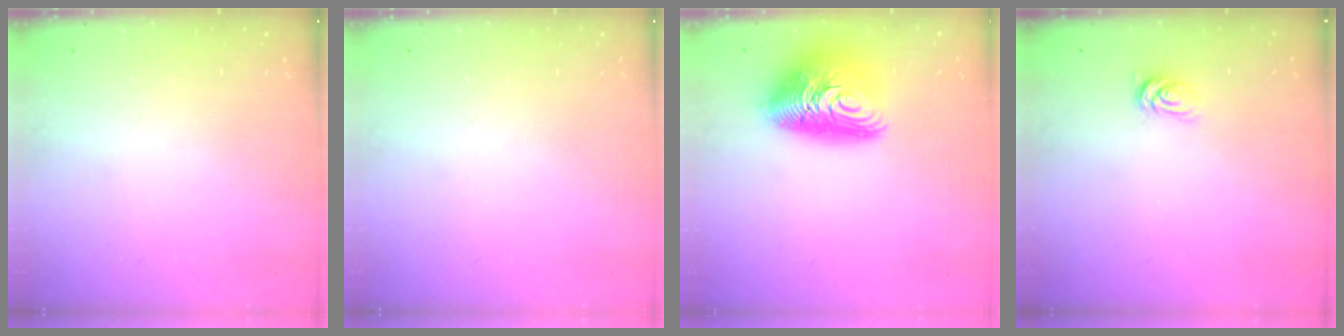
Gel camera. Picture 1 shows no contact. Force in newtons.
{"total": 0.0}
{"total": 13.7, "press": 13.6, "slide": 1.1}
{"total": 2.5, "press": 2.5, "slide": 0.3}